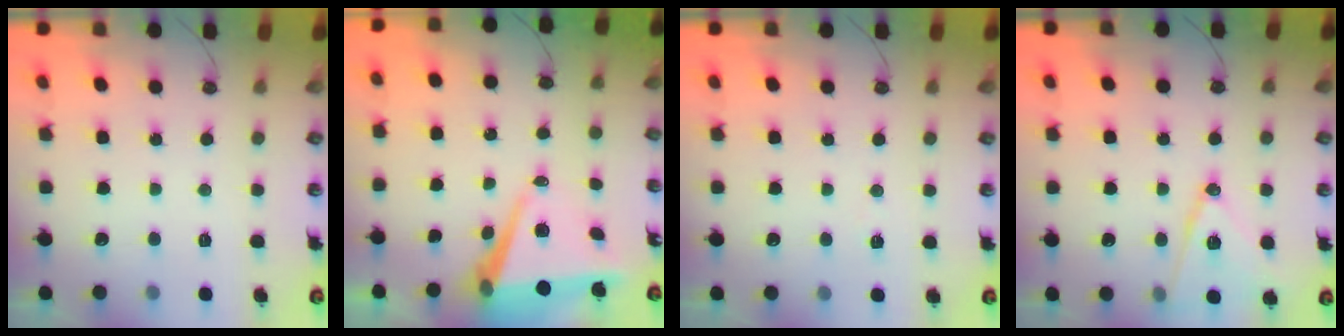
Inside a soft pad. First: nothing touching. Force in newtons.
{"total": 8.3, "press": 7.2, "slide": 4.2}
{"total": 5.4, "press": 3.1, "slide": 4.4}
{"total": 13.0, "press": 12.4, "slide": 3.8}